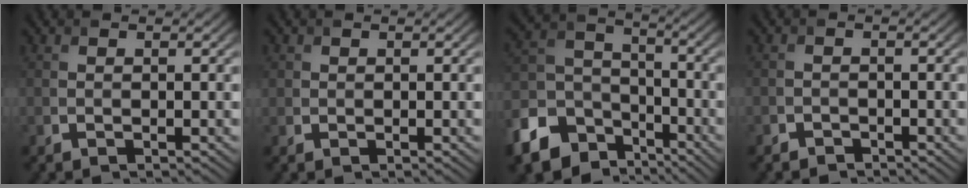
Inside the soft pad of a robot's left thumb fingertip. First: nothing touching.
{"total": 0.8, "force": [0.3, 0.7, 0.1], "torque": [-0.001, -0.003, 0.006]}
{"total": 13.2, "force": [-7.6, 9.2, 5.8], "torque": [-0.185, -0.035, -0.144]}
{"total": 1.5, "force": [-1.3, 0.7, -0.1], "torque": [0.006, 0.002, -0.030]}